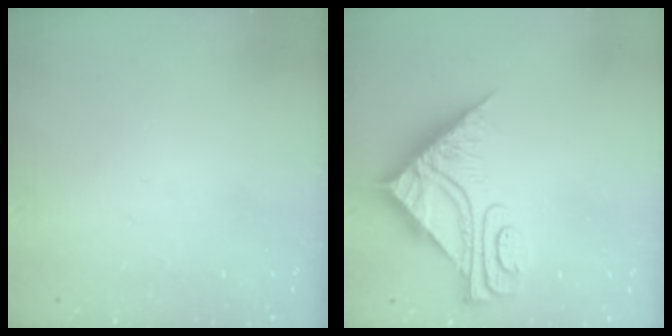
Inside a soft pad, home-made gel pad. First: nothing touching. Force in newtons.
{"total": 11.3, "press": 11.2, "slide": 1.2}